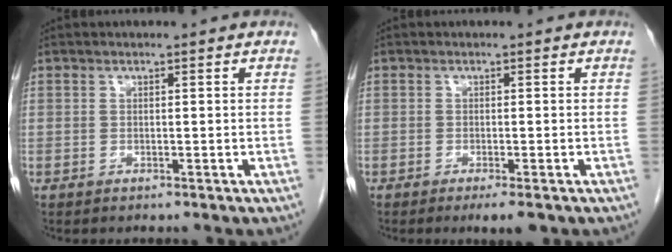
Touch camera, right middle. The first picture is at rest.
{"total": 2.9, "force": [-1.9, 0.4, 2.1], "torque": [-0.025, -0.007, -0.026]}